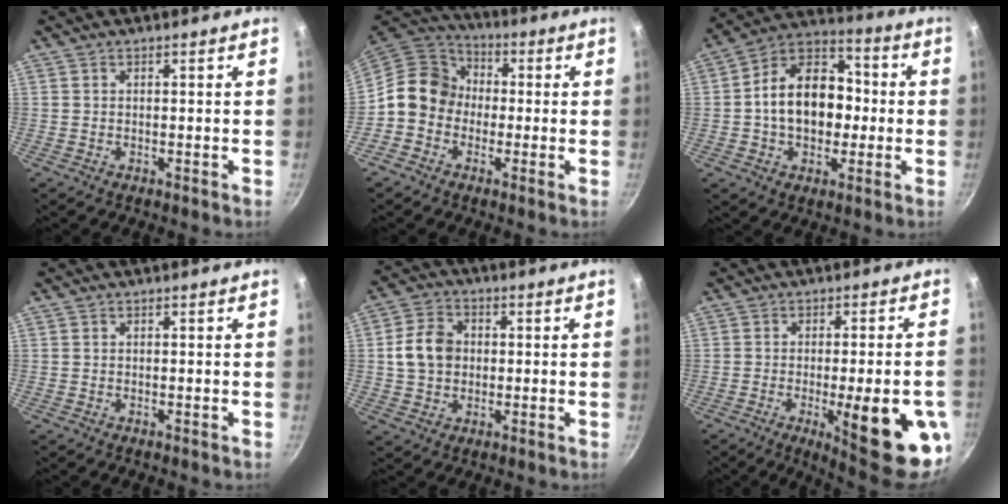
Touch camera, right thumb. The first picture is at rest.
{"total": 10.9, "force": [-1.0, 9.5, 5.1], "torque": [-0.049, 0.033, -0.043]}
{"total": 16.7, "force": [-0.7, 12.1, 11.6], "torque": [-0.151, 0.039, -0.028]}
{"total": 0.0}
{"total": 8.2, "force": [0.4, 6.6, 4.9], "torque": [-0.070, 0.014, -0.001]}
{"total": 18.4, "force": [-5.5, 4.5, 17.0], "torque": [-0.196, 0.005, -0.064]}